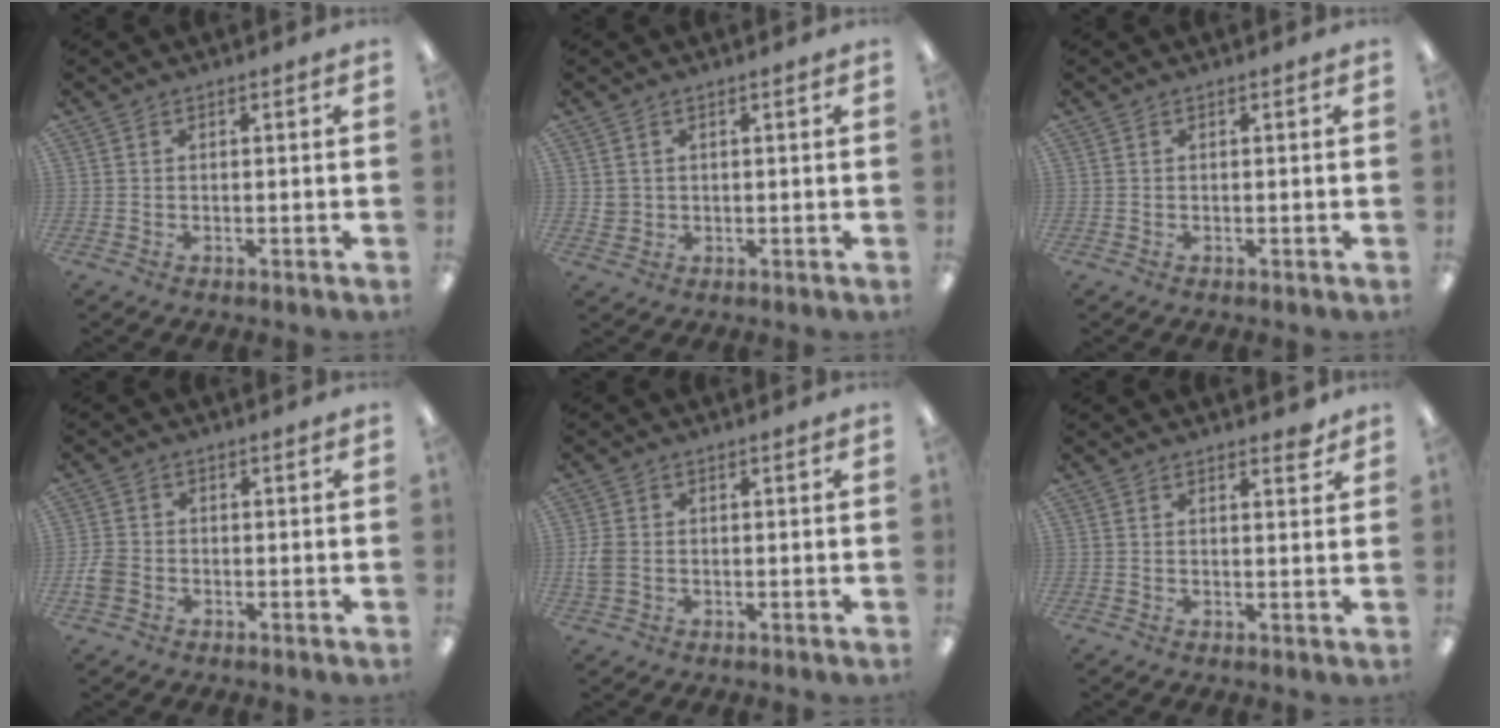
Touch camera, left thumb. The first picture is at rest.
{"total": 2.3, "force": [1.0, 2.1, 0.3], "torque": [-0.003, 0.000, 0.016]}
{"total": 0.0}
{"total": 3.7, "force": [-1.1, 3.0, 1.8], "torque": [-0.028, 0.010, -0.018]}
{"total": 3.9, "force": [-0.1, 3.0, 2.4], "torque": [-0.042, 0.003, -0.003]}
{"total": 2.5, "force": [2.1, 0.8, 1.1], "torque": [0.000, -0.012, 0.033]}